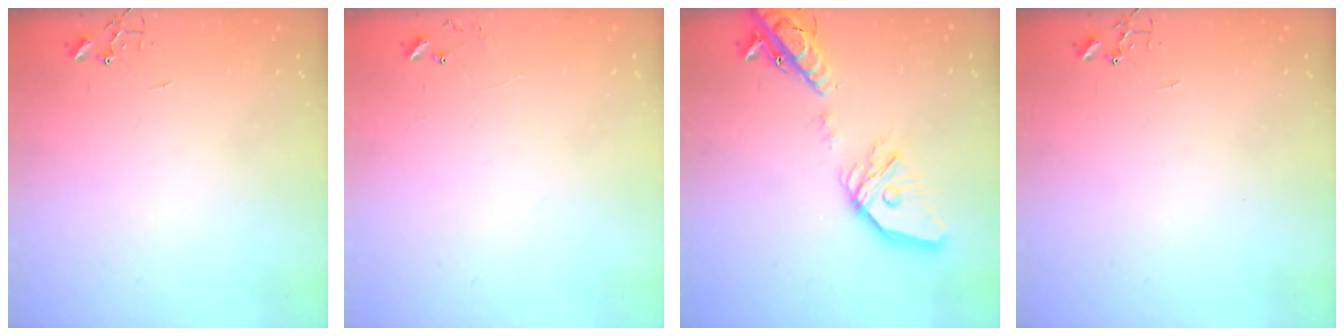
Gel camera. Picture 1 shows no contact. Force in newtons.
{"total": 6.3, "press": 6.3, "slide": 0.5}
{"total": 21.4, "press": 21.2, "slide": 3.5}
{"total": 0.0}